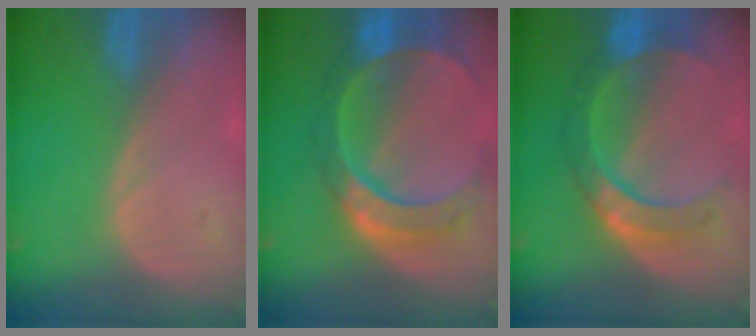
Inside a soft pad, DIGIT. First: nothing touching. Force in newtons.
{"total": 11.0, "press": 9.3, "slide": 5.9}
{"total": 7.9, "press": 7.9, "slide": 0.3}